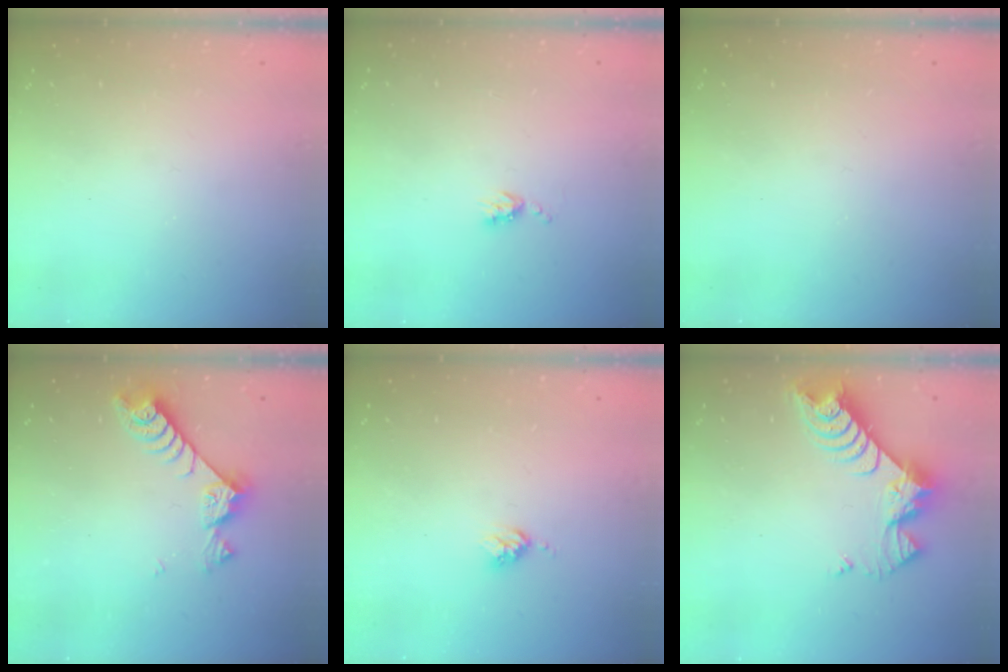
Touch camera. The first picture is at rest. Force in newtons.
{"total": 5.8, "press": 5.7, "slide": 0.8}
{"total": 0.0}
{"total": 8.5, "press": 8.4, "slide": 1.4}
{"total": 3.7, "press": 3.6, "slide": 0.5}
{"total": 8.7, "press": 8.7, "slide": 0.9}